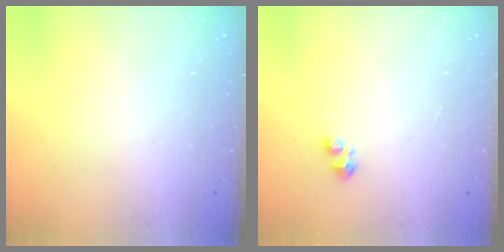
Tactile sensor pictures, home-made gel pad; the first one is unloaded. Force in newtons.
{"total": 2.9, "press": 2.8, "slide": 0.5}